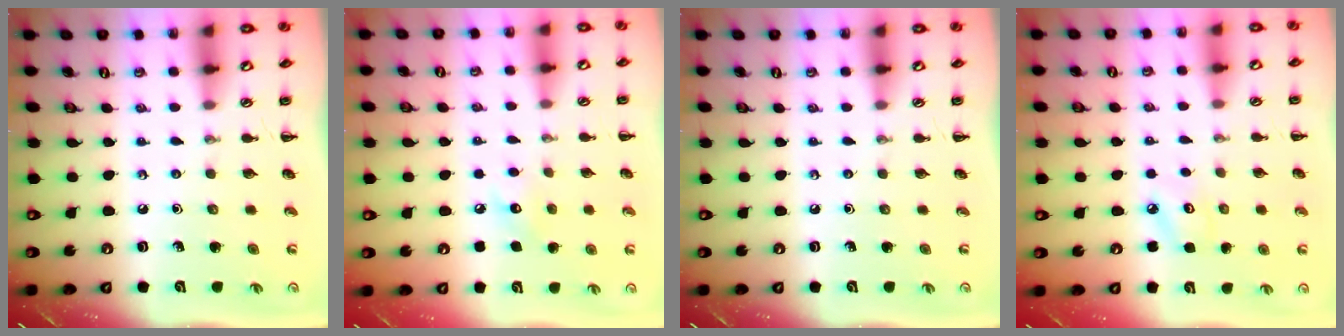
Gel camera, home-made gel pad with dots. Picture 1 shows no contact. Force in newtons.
{"total": 6.2, "press": 5.9, "slide": 1.6}
{"total": 0.0}
{"total": 4.0, "press": 3.9, "slide": 1.0}